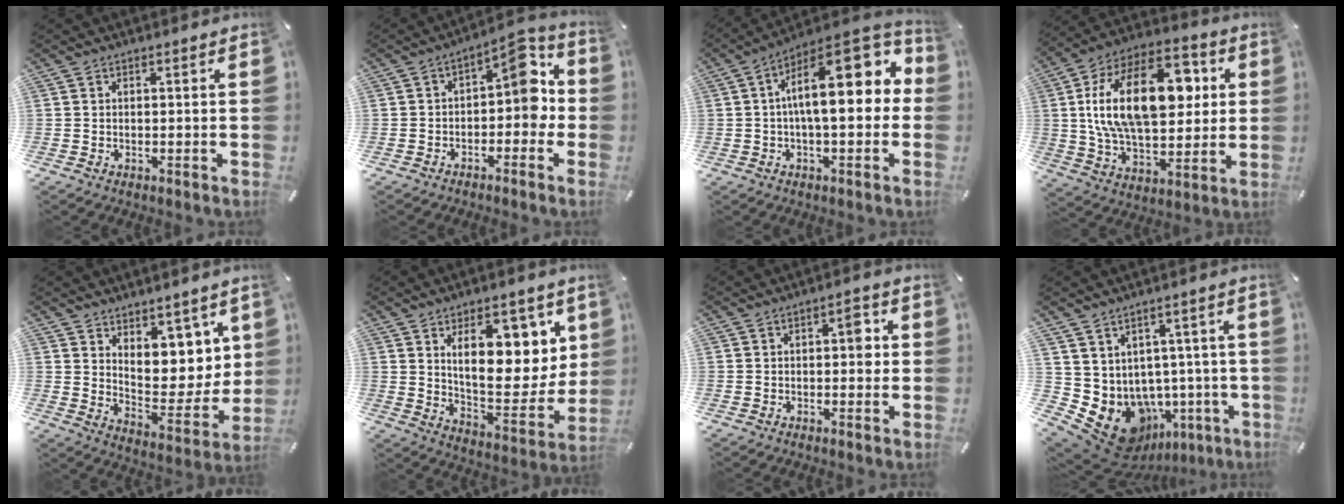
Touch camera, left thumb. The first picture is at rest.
{"total": 8.9, "force": [1.2, 5.2, 7.1], "torque": [-0.081, -0.018, 0.012]}
{"total": 18.5, "force": [3.2, 7.8, 16.4], "torque": [-0.228, -0.024, 0.050]}
{"total": 24.5, "force": [5.1, 14.1, 19.3], "torque": [-0.360, 0.002, 0.080]}
{"total": 9.0, "force": [6.1, 6.3, 2.1], "torque": [-0.010, -0.084, 0.116]}
{"total": 16.8, "force": [7.8, 8.8, 12.0], "torque": [-0.155, -0.047, 0.130]}
{"total": 3.9, "force": [0.1, 2.1, 3.3], "torque": [-0.034, 0.002, -0.010]}
{"total": 11.2, "force": [-4.0, 8.7, 5.8], "torque": [-0.112, -0.009, -0.053]}